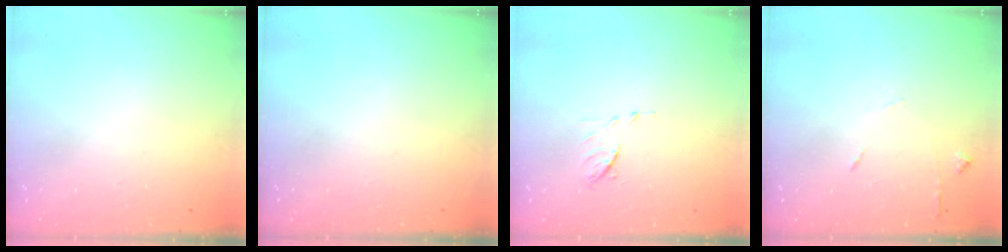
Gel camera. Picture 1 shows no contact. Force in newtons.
{"total": 0.0}
{"total": 6.2, "press": 6.2, "slide": 0.9}
{"total": 6.2, "press": 6.1, "slide": 0.8}